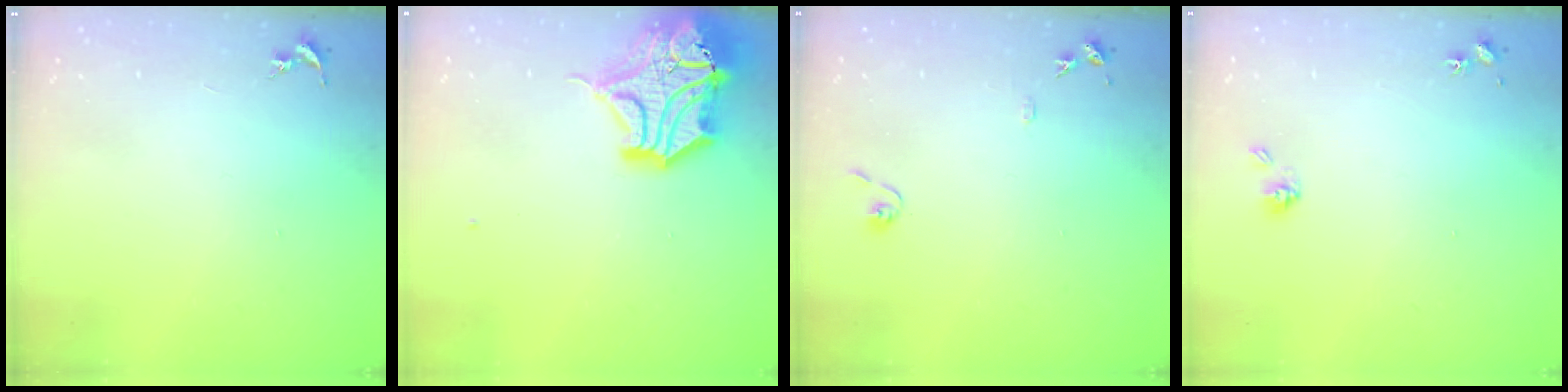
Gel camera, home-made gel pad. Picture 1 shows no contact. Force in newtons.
{"total": 18.3, "press": 18.2, "slide": 2.4}
{"total": 7.9, "press": 7.9, "slide": 0.8}
{"total": 5.0, "press": 4.6, "slide": 1.7}